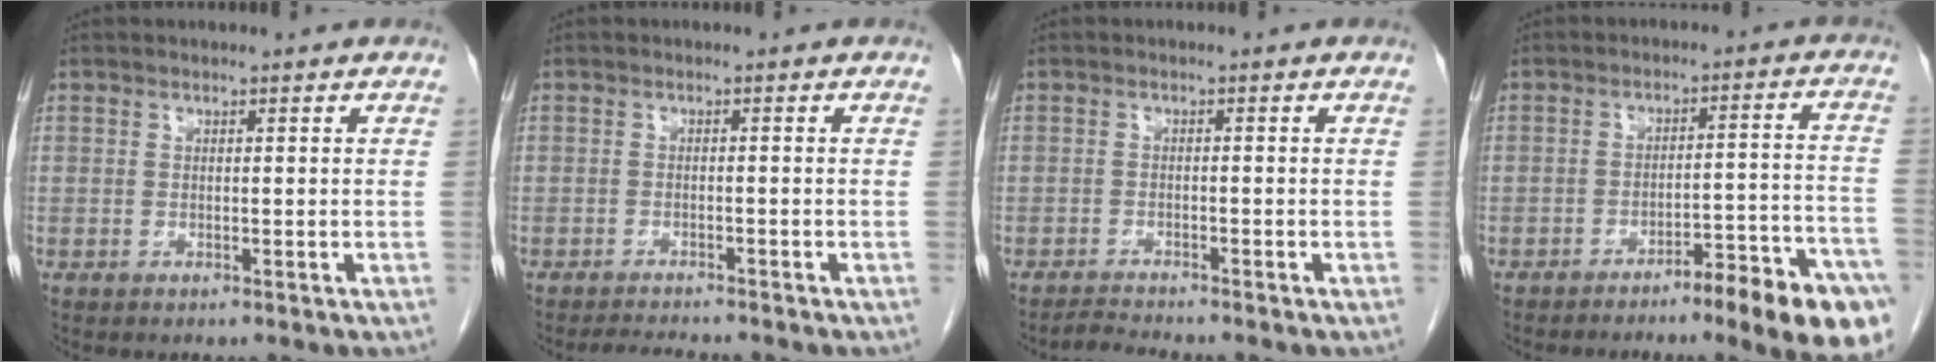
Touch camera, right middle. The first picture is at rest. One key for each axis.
{"total": 3.4, "fx": -3.2, "fy": -0.1, "fz": 1.0, "tx": -0.018, "ty": -0.014, "tz": -0.050}
{"total": 2.3, "fx": -2.2, "fy": -0.7, "fz": 0.2, "tx": -0.011, "ty": -0.015, "tz": -0.041}
{"total": 13.2, "fx": -8.8, "fy": 1.1, "fz": 9.8, "tx": -0.077, "ty": 0.024, "tz": -0.120}